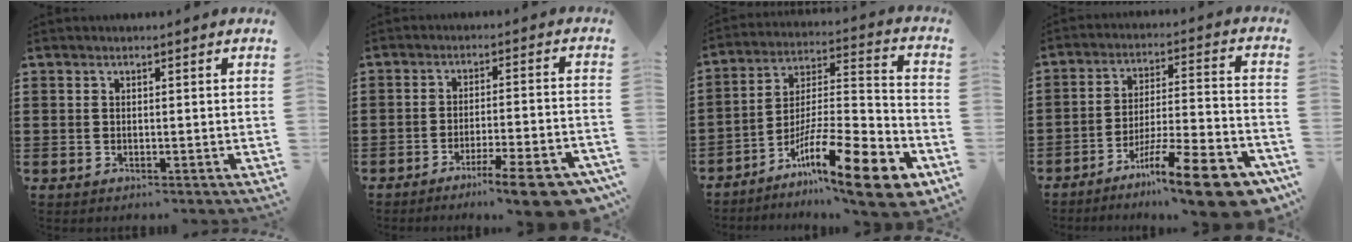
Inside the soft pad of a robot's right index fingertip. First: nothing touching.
{"total": 8.9, "force": [-6.7, 0.3, 5.8], "torque": [-0.085, 0.003, -0.118]}
{"total": 17.1, "force": [-11.1, 2.8, 12.8], "torque": [-0.211, 0.030, -0.191]}
{"total": 15.0, "force": [-11.1, 1.6, 10.0], "torque": [-0.142, 0.043, -0.191]}